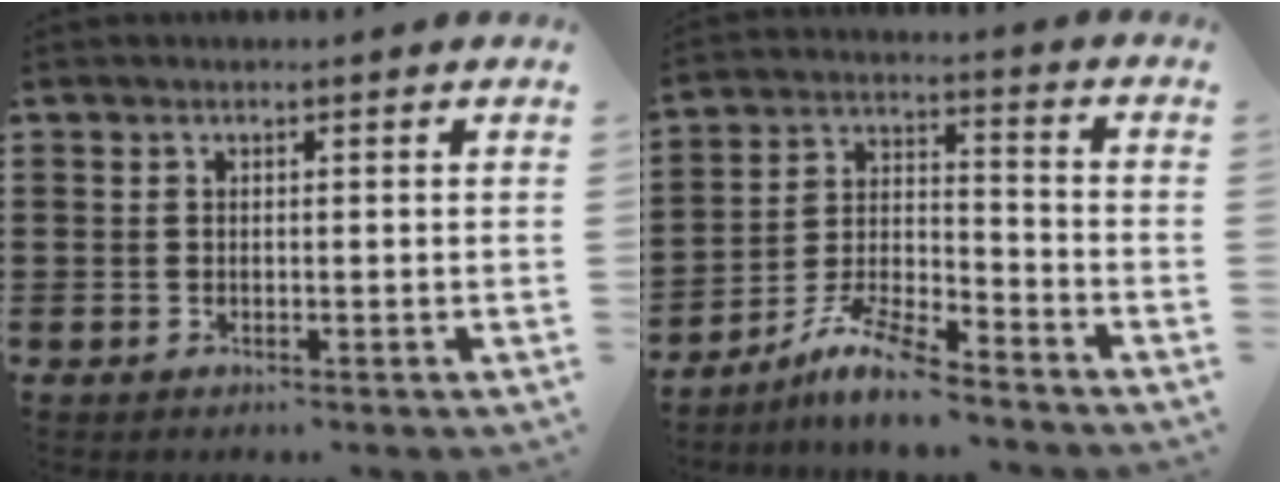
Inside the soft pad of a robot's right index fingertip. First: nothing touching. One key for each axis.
{"total": 7.8, "fx": -6.8, "fy": 1.0, "fz": 3.7, "tx": -0.083, "ty": -0.002, "tz": -0.133}